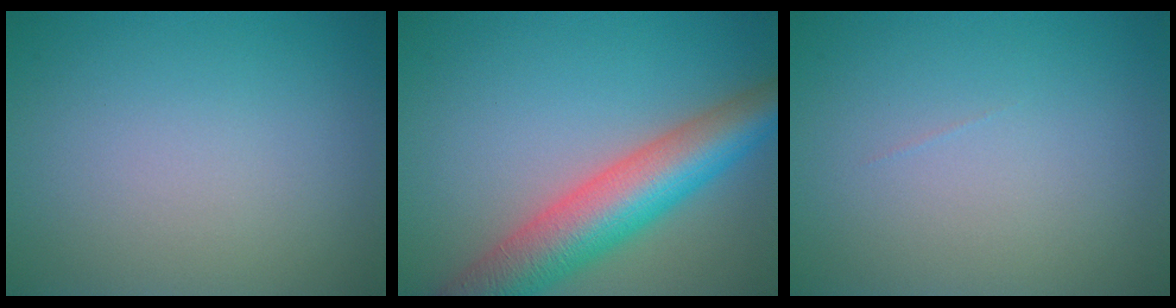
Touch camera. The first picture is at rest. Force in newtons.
{"total": 8.8, "press": 8.8, "slide": 0.2}
{"total": 0.0}